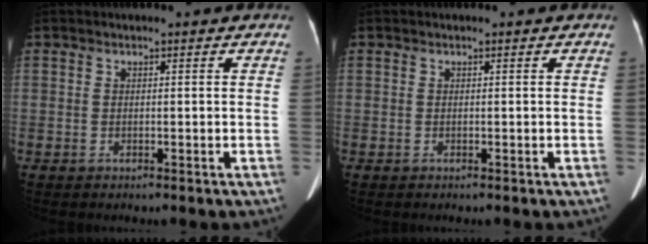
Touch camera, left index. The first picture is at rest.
{"total": 0.0}